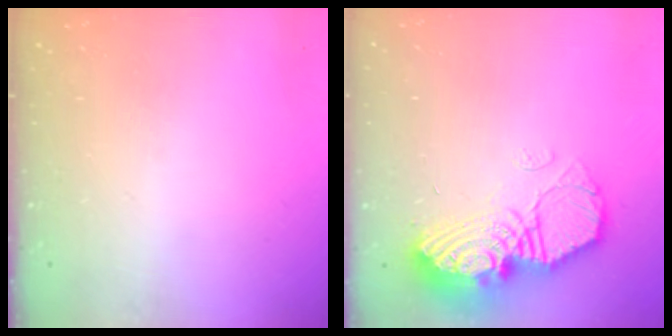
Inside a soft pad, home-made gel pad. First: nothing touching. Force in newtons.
{"total": 16.5, "press": 16.4, "slide": 1.2}